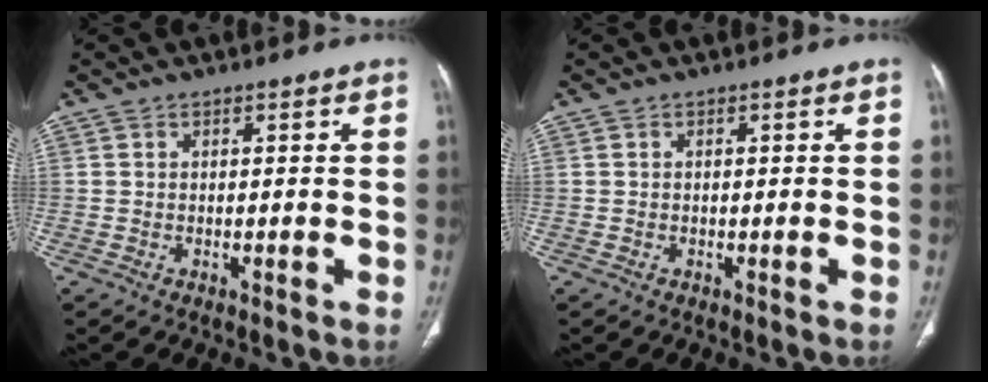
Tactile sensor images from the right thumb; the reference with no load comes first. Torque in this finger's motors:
{"motor_torque": [-0.18, 0.07, -0.30, 0.11, 0.01]}